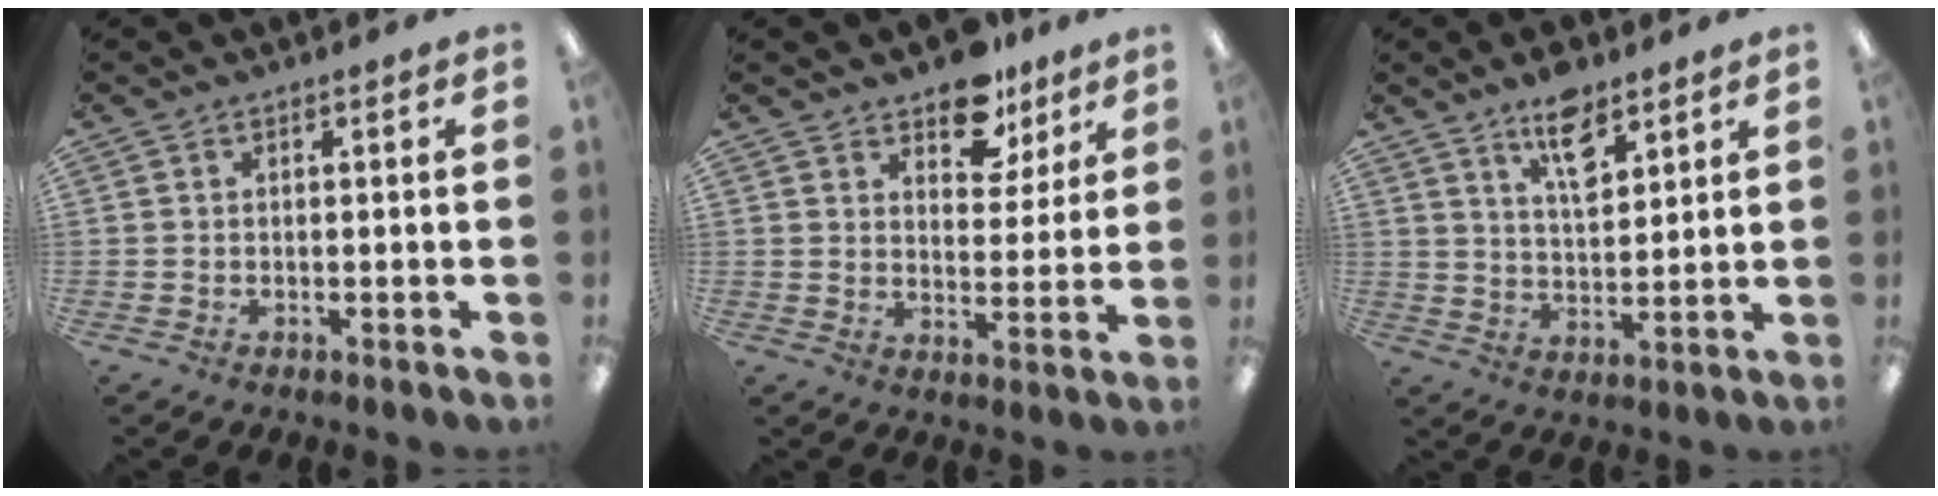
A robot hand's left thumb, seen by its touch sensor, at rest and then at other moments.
{"total": 10.4, "force": [8.0, 5.6, 3.5], "torque": [-0.045, -0.048, 0.145]}
{"total": 9.8, "force": [6.6, 4.4, 5.7], "torque": [-0.090, -0.029, 0.115]}